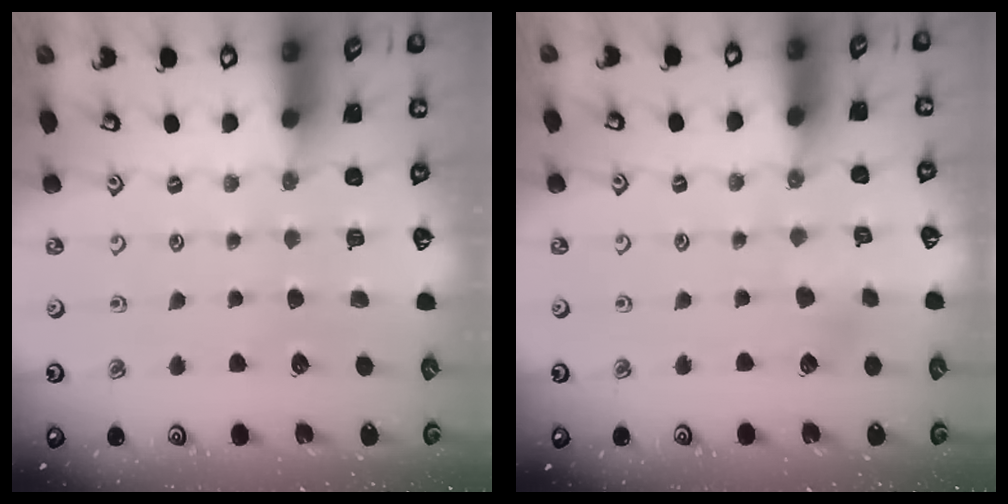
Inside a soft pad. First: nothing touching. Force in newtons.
{"total": 3.2, "press": 3.2, "slide": 0.4}